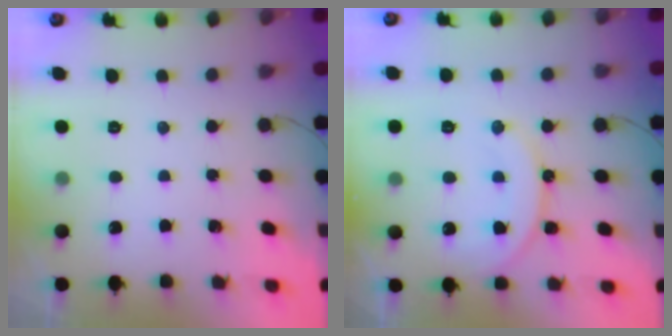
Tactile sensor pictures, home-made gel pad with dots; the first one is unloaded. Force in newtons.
{"total": 14.1, "press": 14.0, "slide": 1.7}